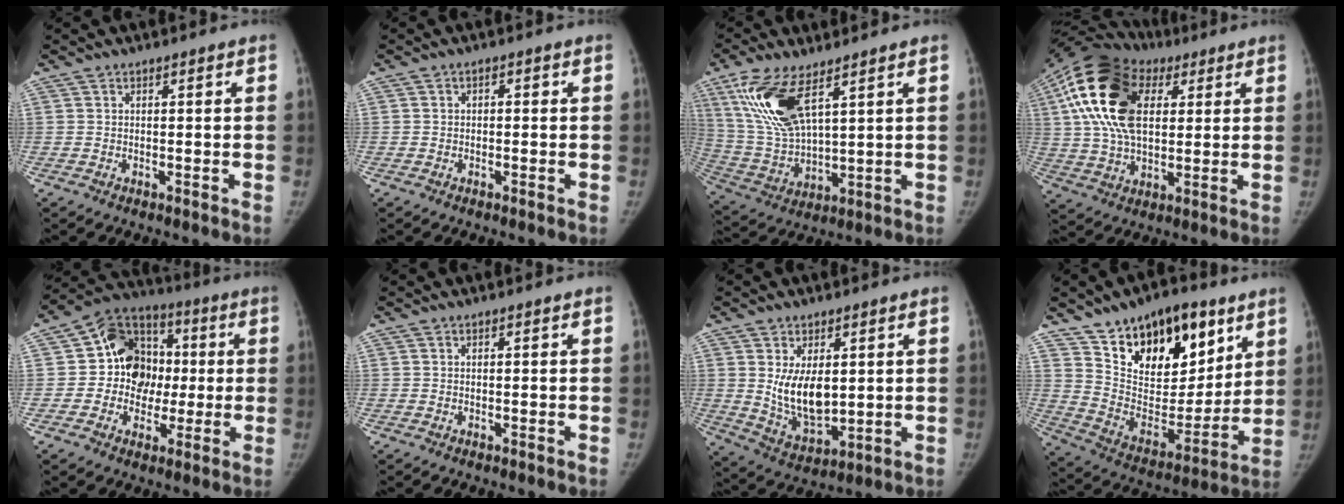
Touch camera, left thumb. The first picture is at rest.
{"total": 1.0, "force": [-0.2, 0.9, 0.3], "torque": [0.004, 0.005, -0.009]}
{"total": 14.7, "force": [7.4, 6.0, 11.2], "torque": [-0.232, -0.026, 0.157]}
{"total": 22.6, "force": [7.1, 13.9, 16.4], "torque": [-0.315, 0.013, 0.121]}
{"total": 14.2, "force": [0.3, 12.1, 7.6], "torque": [-0.069, 0.026, -0.004]}
{"total": 0.0}
{"total": 10.6, "force": [1.8, 6.2, 8.4], "torque": [-0.122, -0.026, 0.051]}
{"total": 24.1, "force": [14.0, 13.4, 14.4], "torque": [-0.179, -0.054, 0.241]}